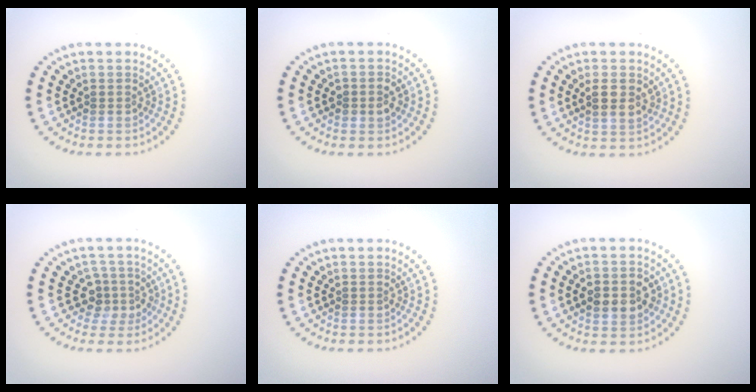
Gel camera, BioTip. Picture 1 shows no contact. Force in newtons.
{"total": 1.4, "press": 1.4, "slide": 0.4}
{"total": 2.6, "press": 2.5, "slide": 0.7}
{"total": 2.4, "press": 1.9, "slide": 1.6}
{"total": 0.0}
{"total": 3.6, "press": 3.6, "slide": 0.1}